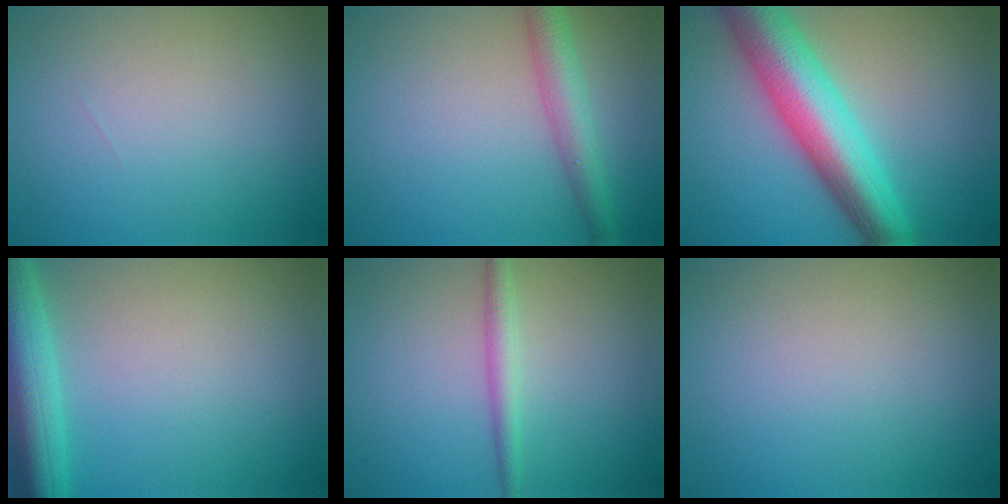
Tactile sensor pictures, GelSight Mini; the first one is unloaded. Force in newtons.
{"total": 3.6, "press": 3.6, "slide": 0.1}
{"total": 9.2, "press": 9.2, "slide": 0.3}
{"total": 7.3, "press": 7.3, "slide": 0.4}
{"total": 2.0, "press": 2.0, "slide": 0.0}
{"total": 0.0}